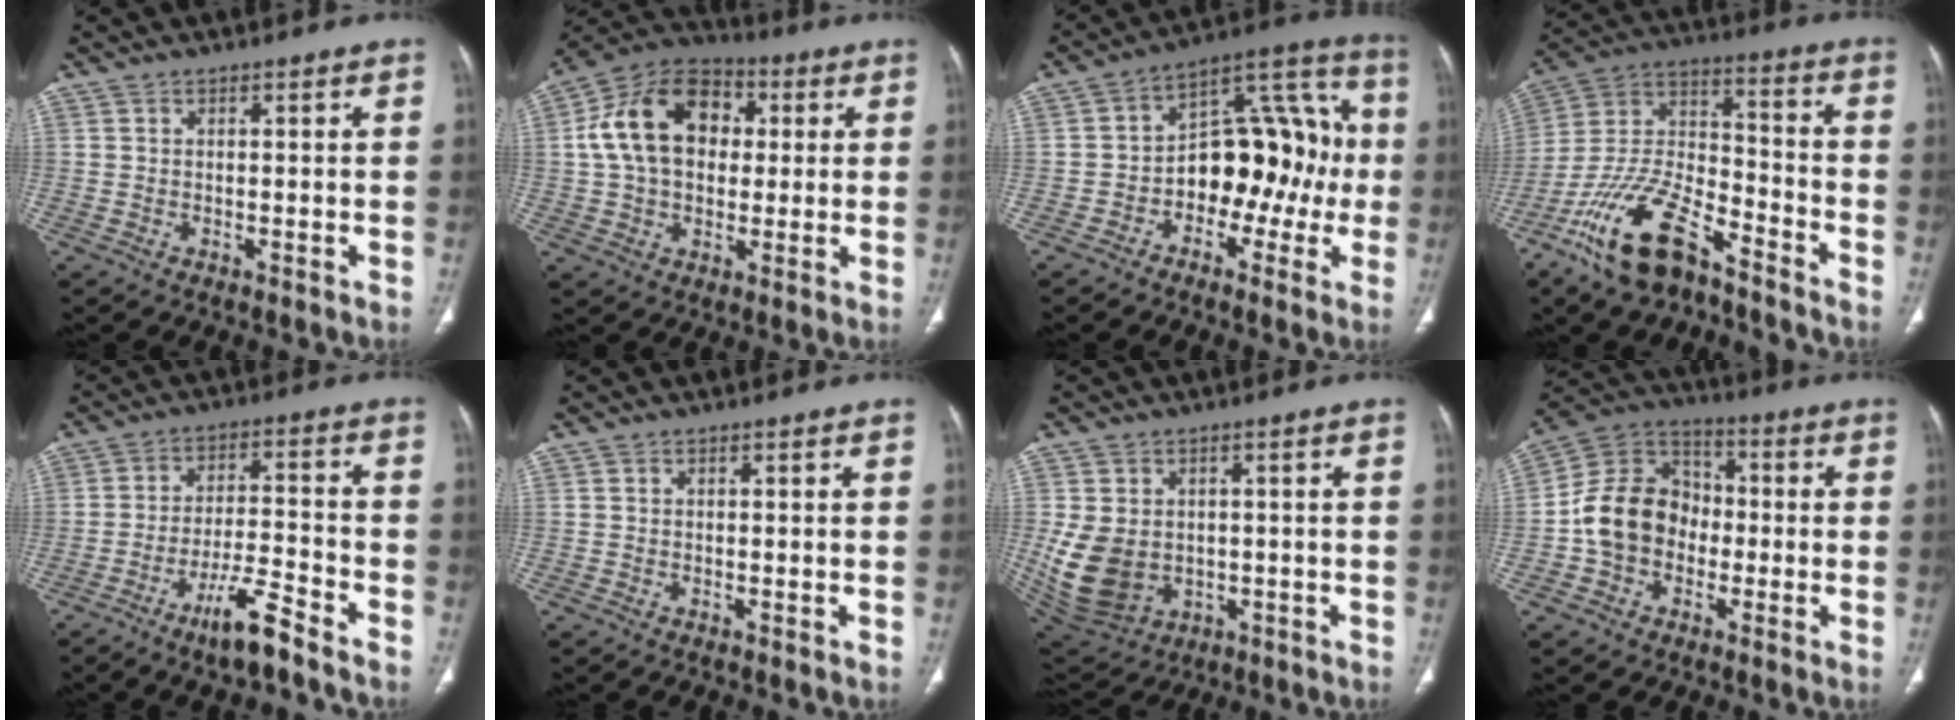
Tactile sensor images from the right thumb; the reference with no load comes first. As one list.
[{"total": 17.0, "force": [2.5, 12.2, 11.6], "torque": [-0.177, 0.025, 0.034]}, {"total": 17.0, "force": [-2.6, 10.9, 12.9], "torque": [-0.134, 0.064, -0.045]}, {"total": 18.1, "force": [-11.8, 7.6, 11.4], "torque": [-0.212, 0.071, -0.219]}, {"total": 8.5, "force": [-6.2, 1.2, 5.7], "torque": [-0.108, 0.041, -0.111]}, {"total": 0.0}, {"total": 12.5, "force": [-0.9, 10.0, 7.3], "torque": [-0.137, -0.003, 0.015]}, {"total": 13.2, "force": [-2.1, 10.7, 7.4], "torque": [-0.116, 0.042, -0.048]}]